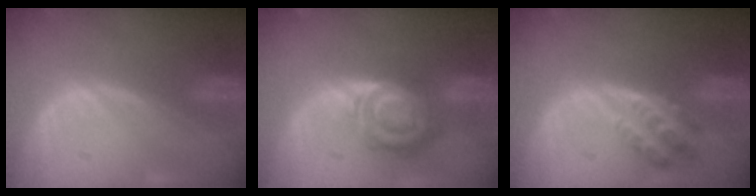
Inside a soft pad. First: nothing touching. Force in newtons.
{"total": 8.3, "press": 7.1, "slide": 4.2}
{"total": 4.4, "press": 4.2, "slide": 1.3}